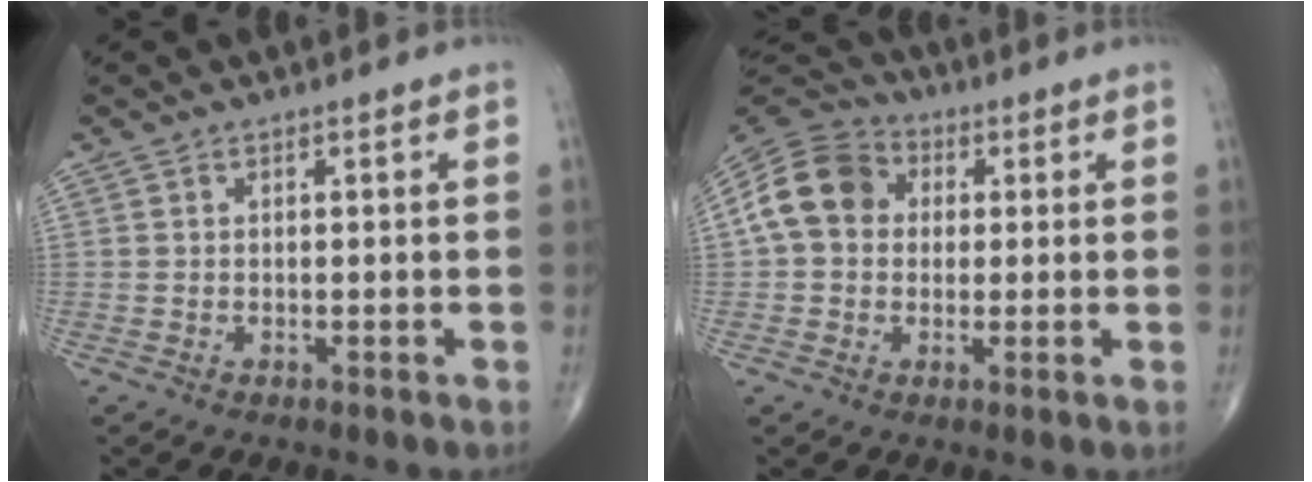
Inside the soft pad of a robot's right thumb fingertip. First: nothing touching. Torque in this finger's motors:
{"motor_torque": [-0.69, 1.00, 1.08, 0.18, 0.12]}